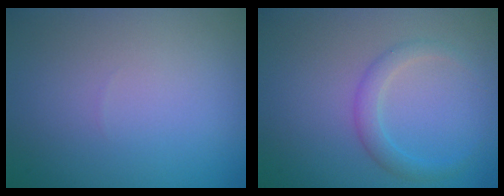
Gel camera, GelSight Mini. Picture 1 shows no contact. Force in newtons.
{"total": 2.0, "press": 2.0, "slide": 0.1}